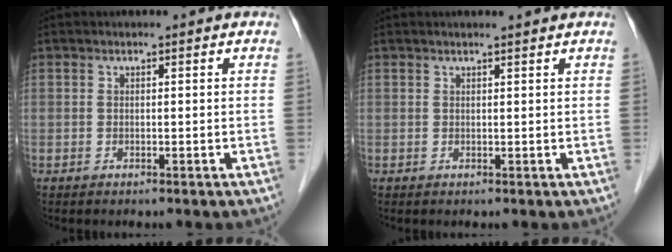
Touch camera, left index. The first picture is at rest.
{"total": 1.2, "force": [1.0, -0.3, 0.6], "torque": [-0.009, 0.002, 0.015]}